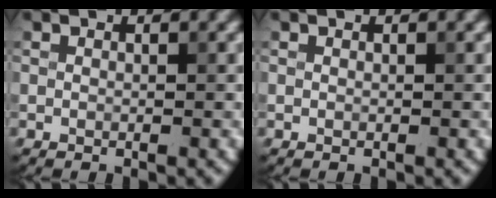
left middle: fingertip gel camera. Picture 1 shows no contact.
{"total": 0.0}